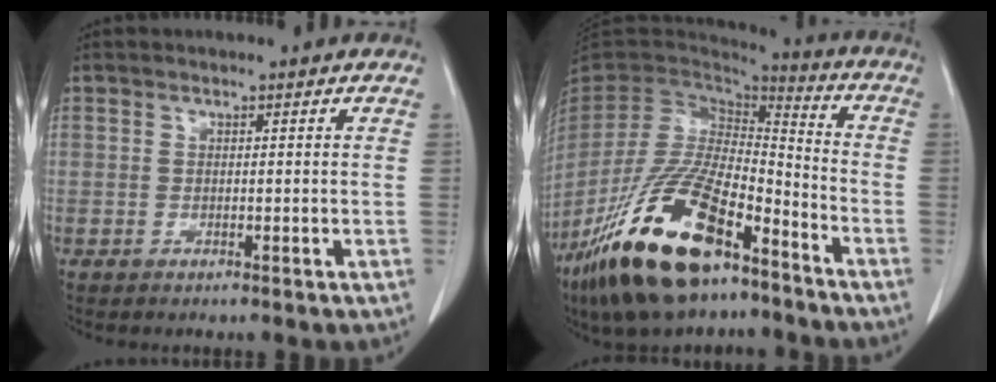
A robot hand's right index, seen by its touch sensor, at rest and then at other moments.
{"total": 21.7, "force": [-13.5, 7.4, 15.4], "torque": [-0.309, -0.024, -0.245]}